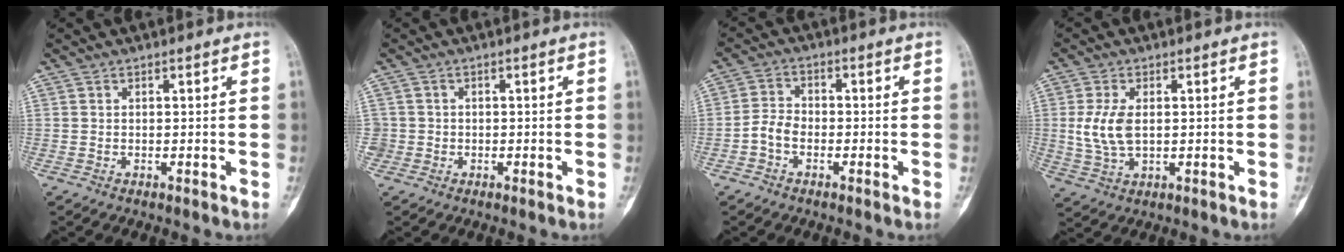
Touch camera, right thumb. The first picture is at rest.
{"total": 1.9, "force": [-0.5, 1.9, -0.1], "torque": [0.016, 0.009, -0.013]}
{"total": 4.3, "force": [-1.7, 3.0, 2.6], "torque": [-0.043, 0.017, -0.041]}
{"total": 7.0, "force": [0.6, 3.9, 5.9], "torque": [-0.128, -0.004, 0.018]}